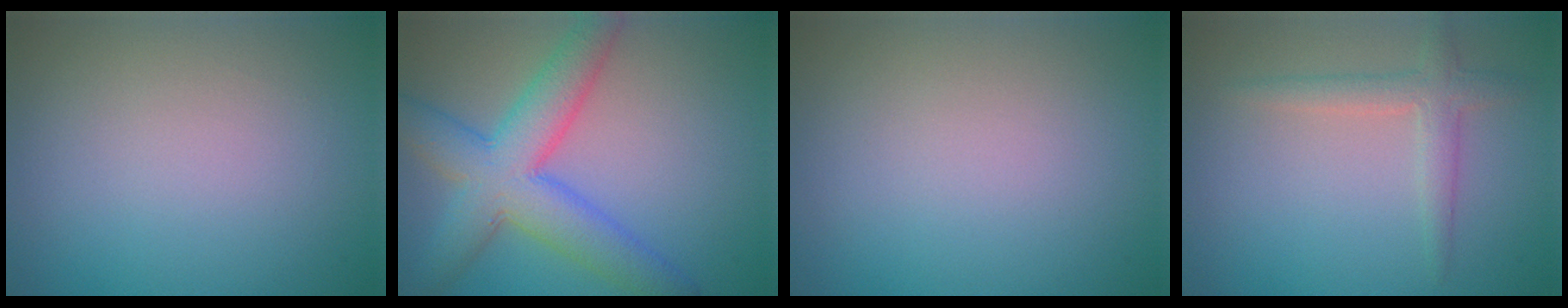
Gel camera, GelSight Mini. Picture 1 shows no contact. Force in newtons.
{"total": 7.3, "press": 7.3, "slide": 0.3}
{"total": 0.0}
{"total": 2.3, "press": 2.3, "slide": 0.1}